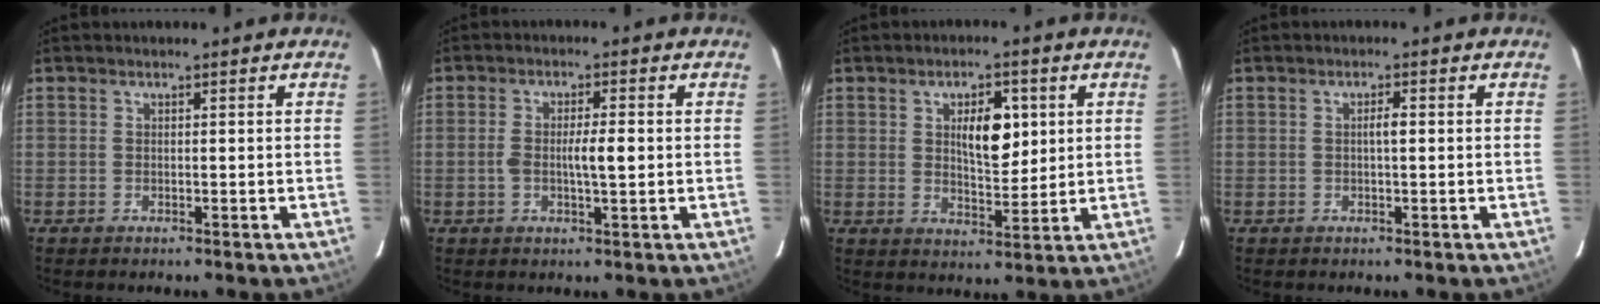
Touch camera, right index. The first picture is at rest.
{"total": 4.2, "force": [-0.3, 0.7, 4.2], "torque": [-0.075, 0.003, -0.004]}
{"total": 7.1, "force": [2.0, 2.9, 6.1], "torque": [-0.099, 0.002, 0.039]}
{"total": 1.4, "force": [0.0, 0.1, 1.4], "torque": [-0.025, 0.004, 0.000]}